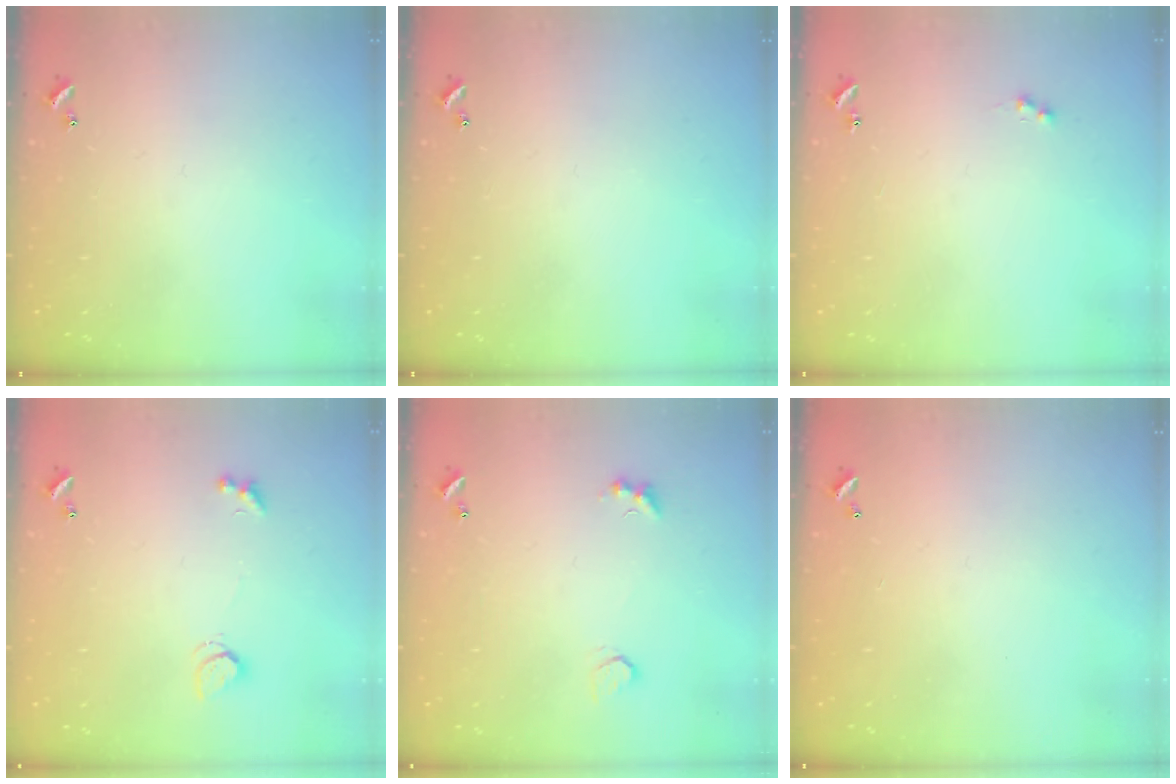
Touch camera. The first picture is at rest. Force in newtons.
{"total": 0.0}
{"total": 1.2, "press": 1.1, "slide": 0.6}
{"total": 2.2, "press": 2.1, "slide": 0.6}
{"total": 2.8, "press": 2.6, "slide": 1.0}
{"total": 2.8, "press": 2.8, "slide": 0.1}